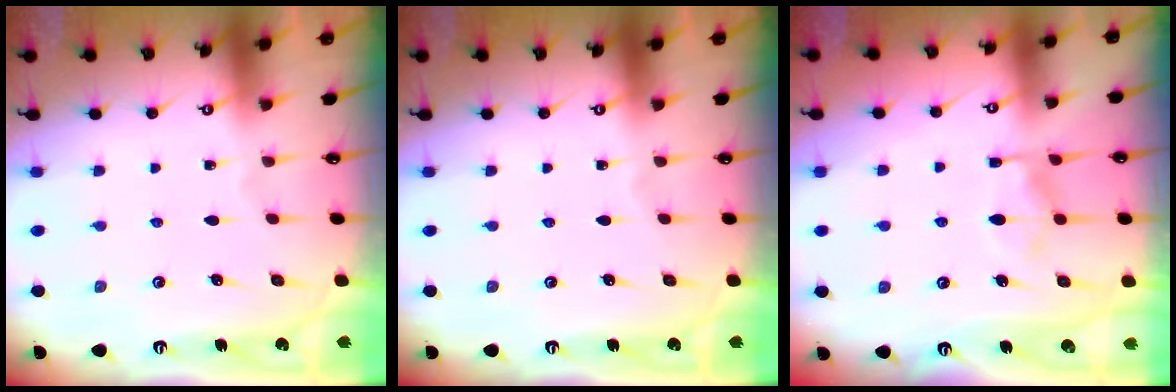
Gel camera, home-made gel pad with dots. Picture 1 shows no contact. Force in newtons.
{"total": 0.0}
{"total": 8.6, "press": 8.6, "slide": 0.7}